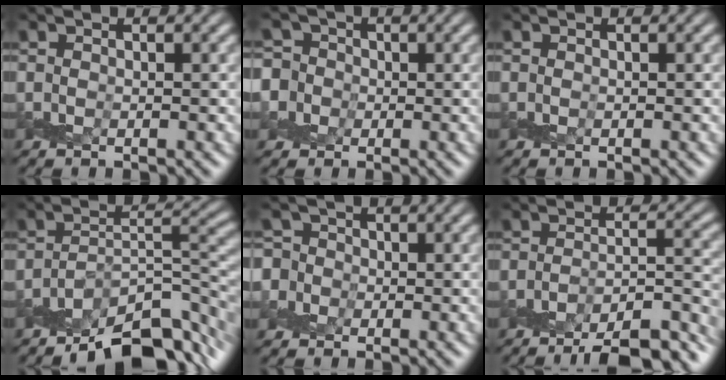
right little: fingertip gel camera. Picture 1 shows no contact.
{"total": 5.9, "force": [-0.8, 5.6, 1.6], "torque": [-0.034, 0.024, -0.053]}
{"total": 0.0}
{"total": 9.2, "force": [-6.9, 2.9, 5.4], "torque": [-0.071, -0.003, -0.119]}
{"total": 4.3, "force": [-0.6, 4.0, 1.2], "torque": [-0.015, 0.024, -0.045]}
{"total": 11.1, "force": [-9.7, 2.3, 4.9], "torque": [-0.060, -0.002, -0.129]}